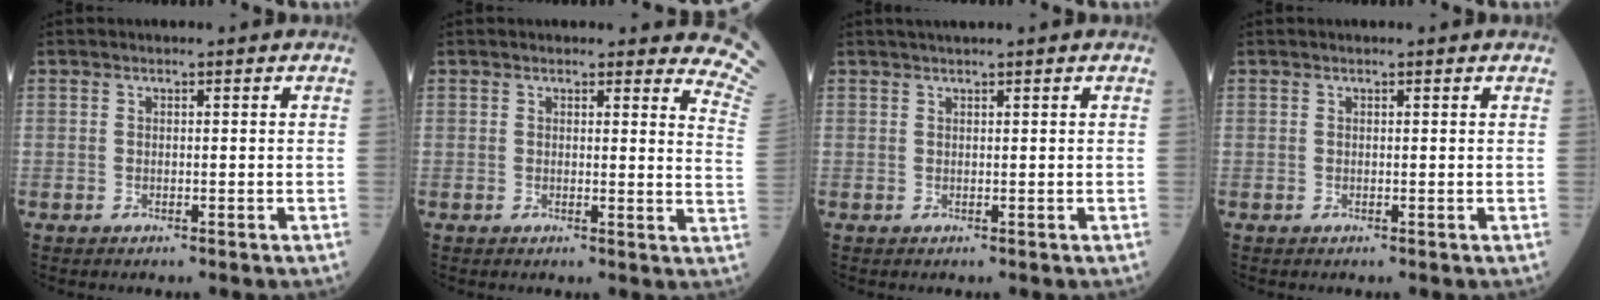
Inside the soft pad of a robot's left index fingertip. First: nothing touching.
{"total": 9.7, "force": [9.5, 1.3, 1.5], "torque": [0.022, -0.078, 0.056]}
{"total": 1.9, "force": [1.6, -0.3, 1.0], "torque": [-0.011, 0.016, 0.031]}
{"total": 0.5, "force": [0.5, 0.1, 0.1], "torque": [-0.006, 0.008, 0.002]}